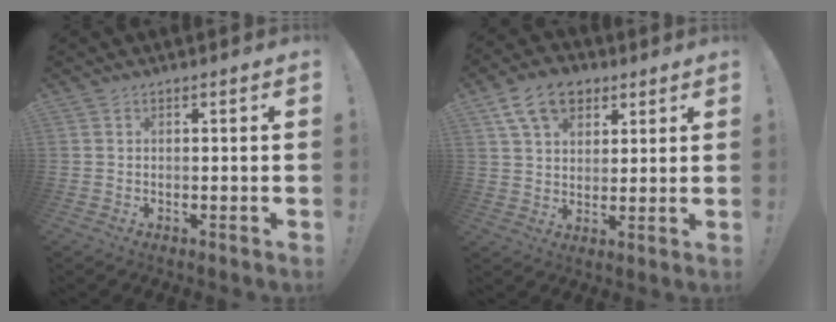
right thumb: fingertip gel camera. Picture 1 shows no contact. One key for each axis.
{"total": 12.4, "fx": 6.7, "fy": 8.2, "fz": 6.4, "tx": -0.104, "ty": -0.017, "tz": 0.129}